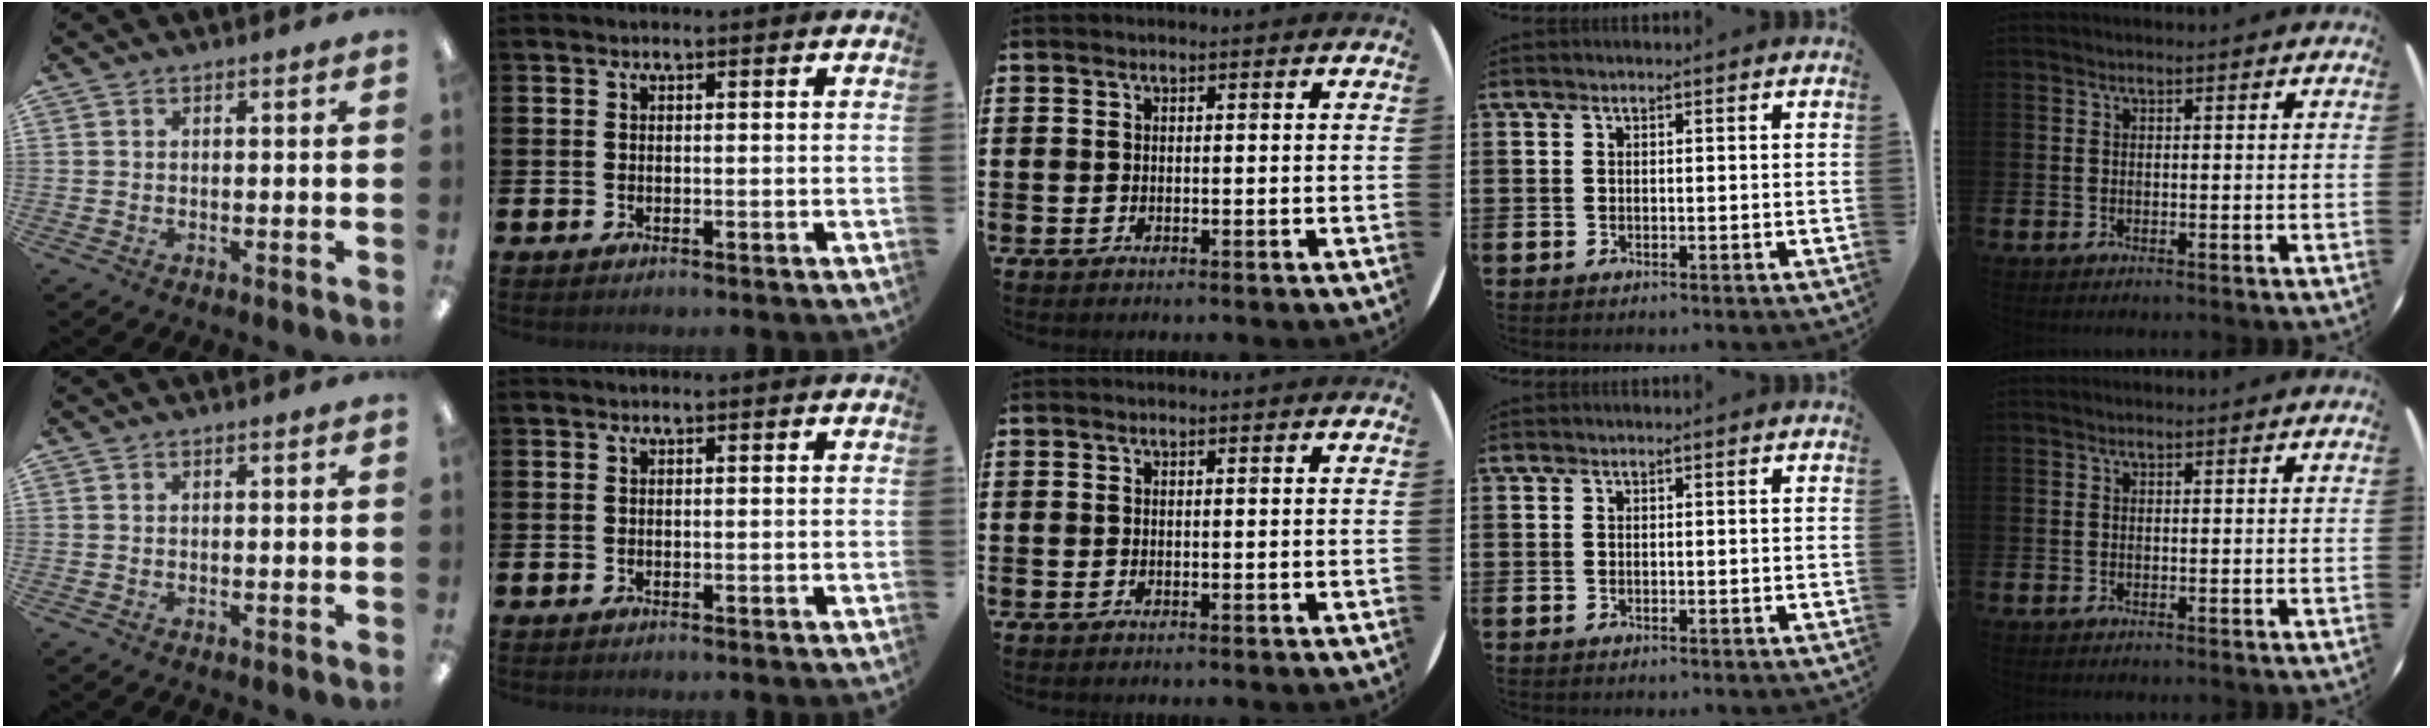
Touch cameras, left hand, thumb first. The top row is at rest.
{}